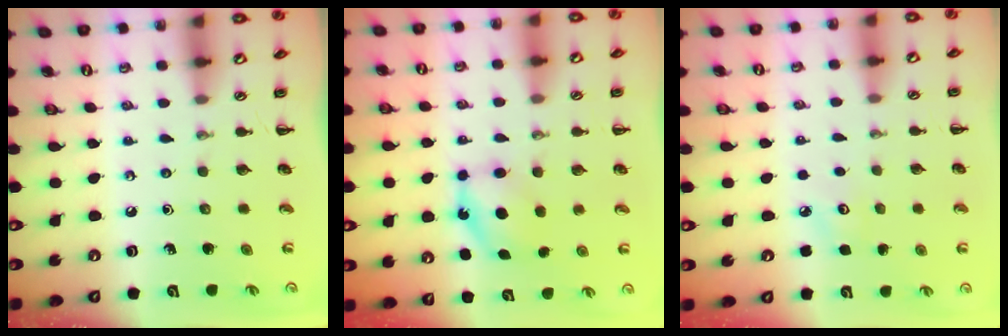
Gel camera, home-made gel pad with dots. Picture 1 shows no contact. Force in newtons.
{"total": 6.0, "press": 5.7, "slide": 1.7}
{"total": 2.6, "press": 2.5, "slide": 0.7}